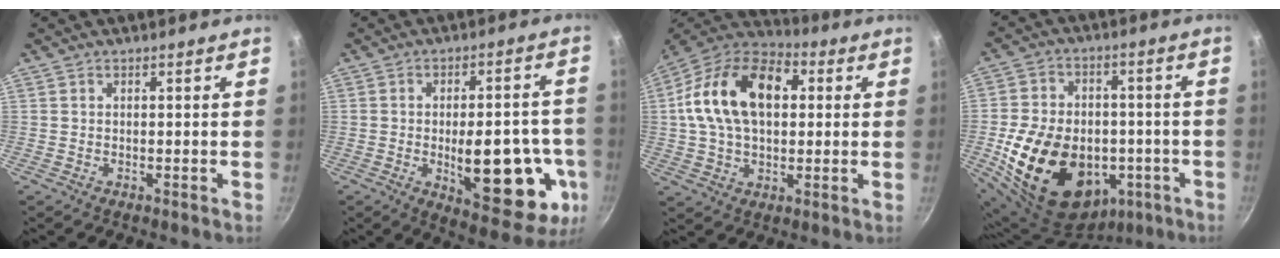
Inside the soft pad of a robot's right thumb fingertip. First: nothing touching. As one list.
[{"total": 20.2, "force": [-4.4, 8.7, 17.7], "torque": [-0.195, 0.004, -0.049]}, {"total": 19.8, "force": [3.4, 12.8, 14.7], "torque": [-0.237, 0.026, 0.041]}, {"total": 24.4, "force": [-5.8, 17.7, 15.9], "torque": [-0.264, 0.039, -0.070]}]